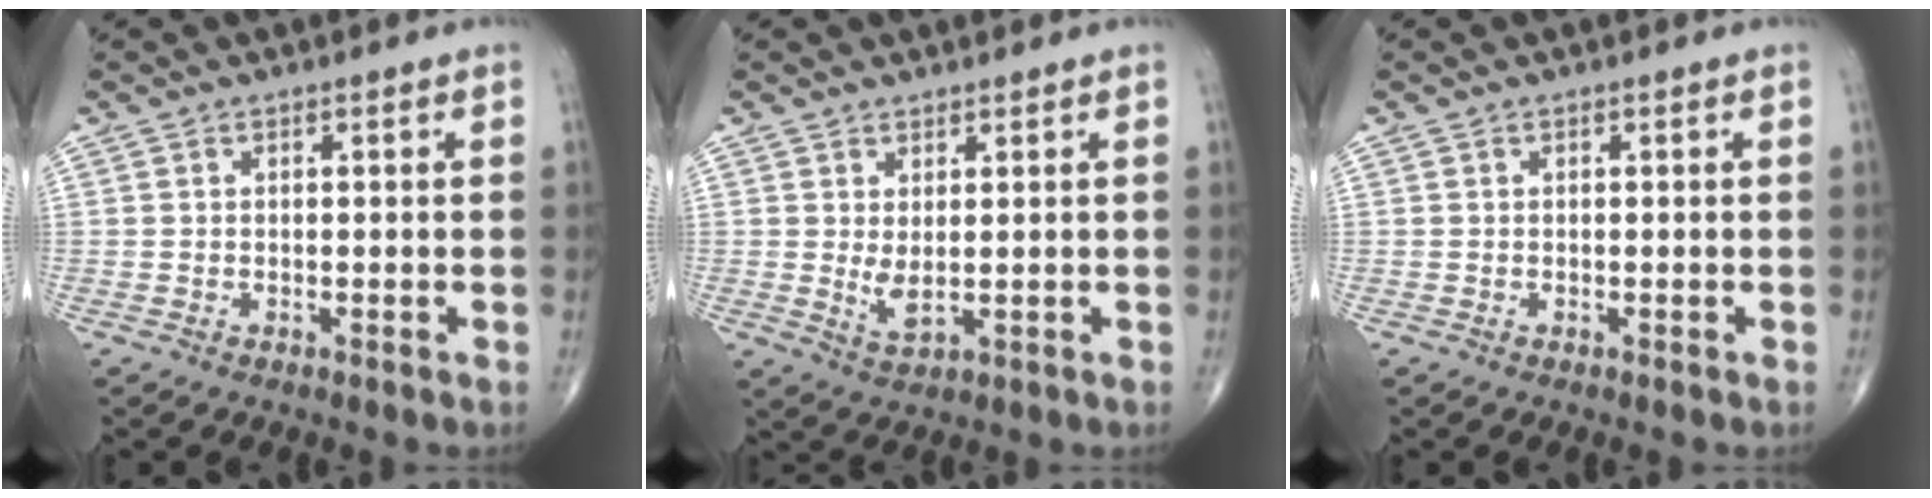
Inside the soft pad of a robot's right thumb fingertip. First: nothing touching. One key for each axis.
{"total": 3.4, "fx": 0.5, "fy": 1.3, "fz": 3.1, "tx": -0.056, "ty": -0.012, "tz": 0.017}
{"total": 0.0}